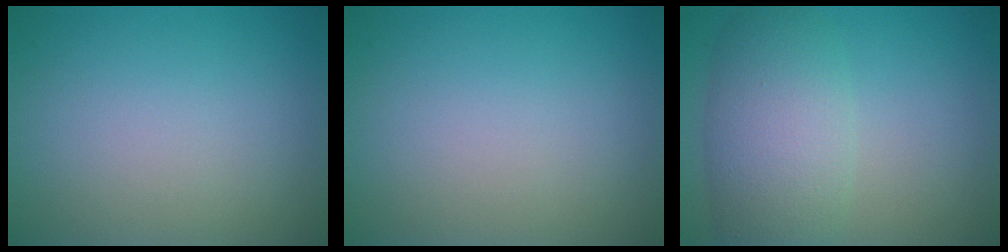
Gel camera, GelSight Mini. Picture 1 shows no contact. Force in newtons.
{"total": 0.0}
{"total": 6.3, "press": 6.3, "slide": 0.1}